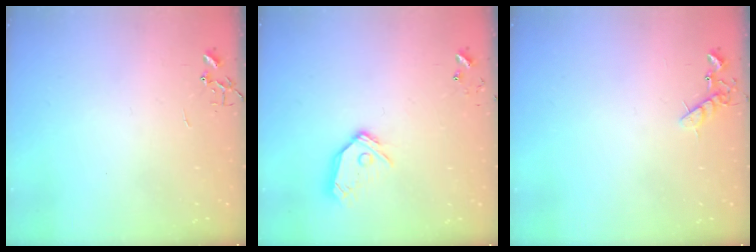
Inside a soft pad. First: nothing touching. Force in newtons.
{"total": 11.6, "press": 11.6, "slide": 1.4}
{"total": 6.3, "press": 6.2, "slide": 0.9}